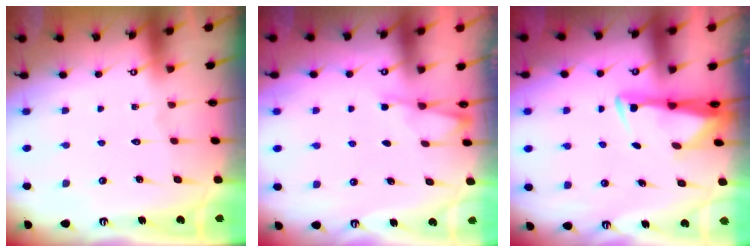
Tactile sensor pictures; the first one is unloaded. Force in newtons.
{"total": 2.4, "press": 2.3, "slide": 0.5}
{"total": 2.9, "press": 2.8, "slide": 0.9}